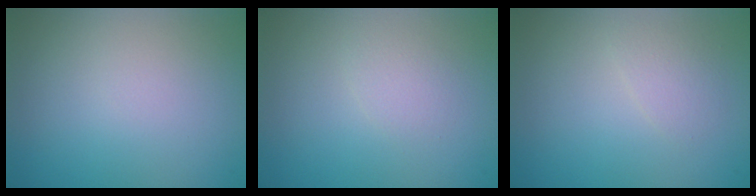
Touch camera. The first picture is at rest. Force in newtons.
{"total": 1.1, "press": 1.1, "slide": 0.1}
{"total": 1.3, "press": 1.3, "slide": 0.0}